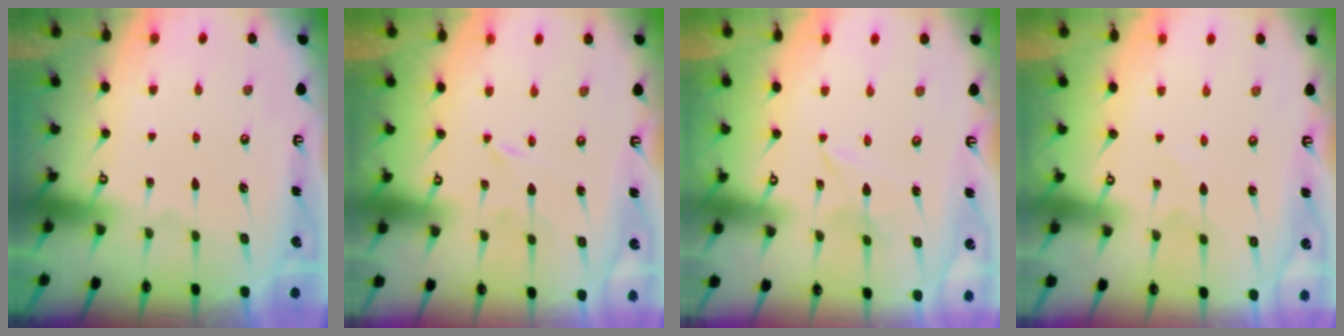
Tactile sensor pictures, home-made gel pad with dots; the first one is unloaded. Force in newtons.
{"total": 0.0}
{"total": 1.9, "press": 1.9, "slide": 0.3}
{"total": 0.0}